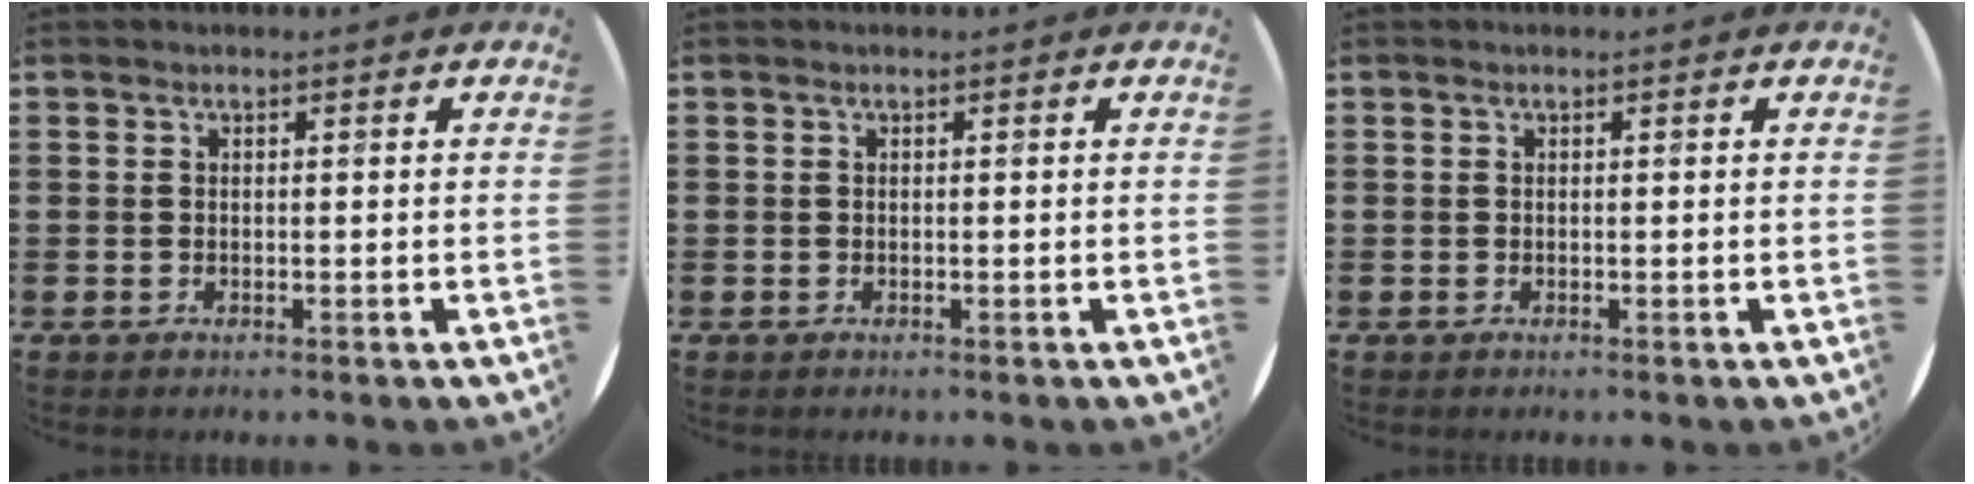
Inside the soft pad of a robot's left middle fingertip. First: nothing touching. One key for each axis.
{"total": 0.0}
{"total": 0.0}